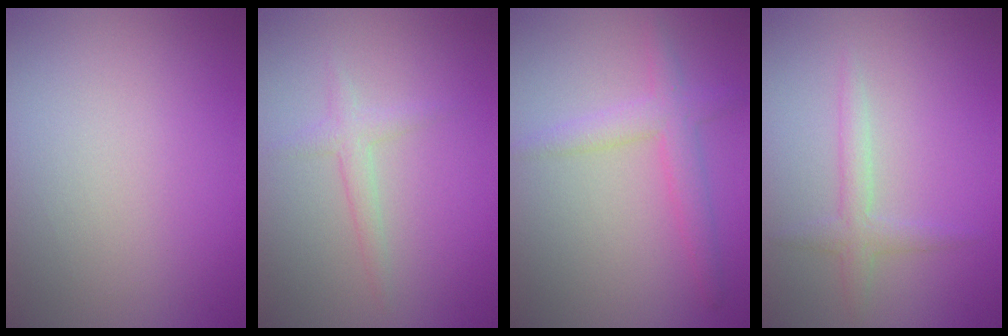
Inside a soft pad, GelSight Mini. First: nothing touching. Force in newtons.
{"total": 1.7, "press": 1.7, "slide": 0.1}
{"total": 2.8, "press": 2.8, "slide": 0.2}
{"total": 2.0, "press": 2.0, "slide": 0.1}